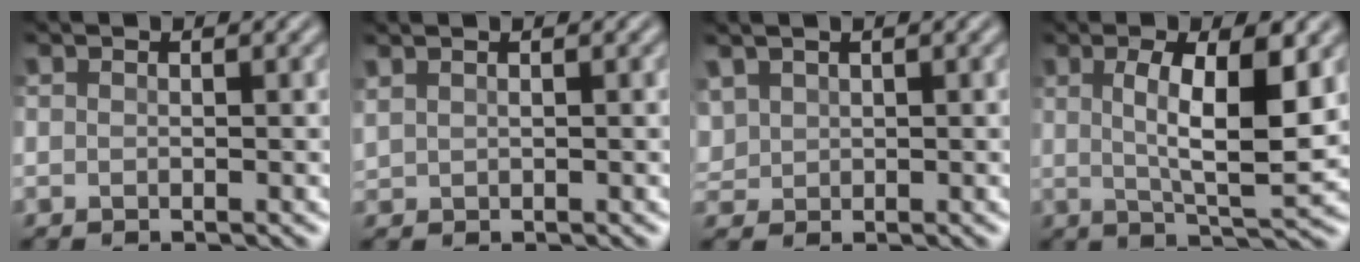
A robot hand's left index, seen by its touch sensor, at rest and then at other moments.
{"total": 0.8, "force": [0.7, 0.2, 0.4], "torque": [-0.016, 0.001, 0.018]}
{"total": 1.4, "force": [0.7, 1.1, 0.6], "torque": [-0.019, 0.002, 0.017]}
{"total": 7.2, "force": [1.2, 1.9, 6.9], "torque": [-0.113, -0.007, 0.021]}